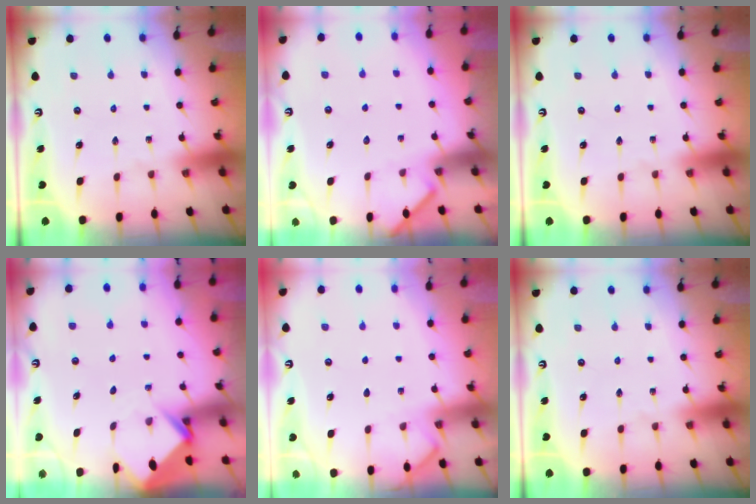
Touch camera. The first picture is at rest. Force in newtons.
{"total": 1.7, "press": 1.6, "slide": 0.1}
{"total": 0.0}
{"total": 4.0, "press": 4.0, "slide": 0.2}
{"total": 3.4, "press": 3.4, "slide": 0.5}
{"total": 0.0}